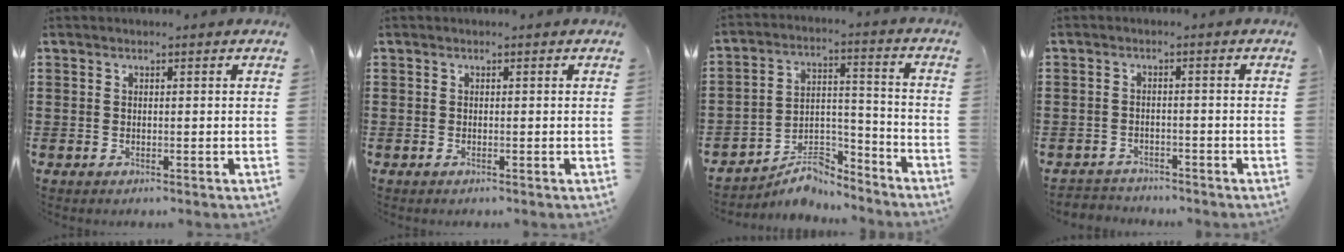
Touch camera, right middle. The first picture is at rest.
{"total": 0.0}
{"total": 7.3, "force": [-6.9, 2.1, 1.0], "torque": [-0.009, 0.022, -0.136]}
{"total": 2.5, "force": [-2.4, 0.6, -0.3], "torque": [-0.002, -0.001, -0.054]}